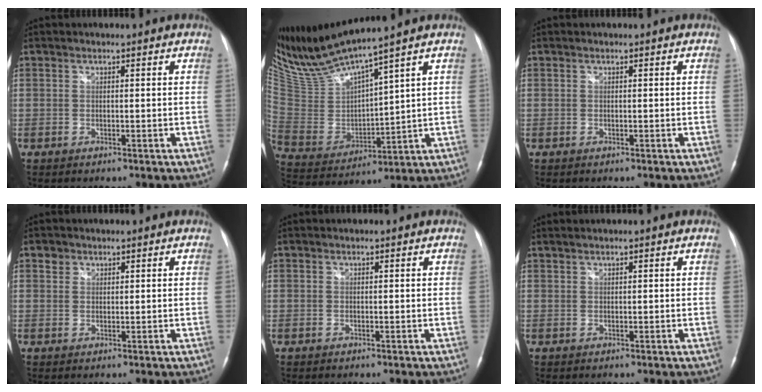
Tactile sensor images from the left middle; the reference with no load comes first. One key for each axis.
{"total": 12.6, "fx": 10.9, "fy": -0.6, "fz": 6.2, "tx": -0.140, "ty": -0.003, "tz": 0.224}
{"total": 0.0}
{"total": 1.4, "fx": 0.9, "fy": 1.1, "fz": 0.0, "tx": 0.006, "ty": 0.004, "tz": 0.010}
{"total": 0.0}
{"total": 0.7, "fx": 0.6, "fy": -0.1, "fz": 0.2, "tx": -0.008, "ty": 0.007, "tz": 0.017}